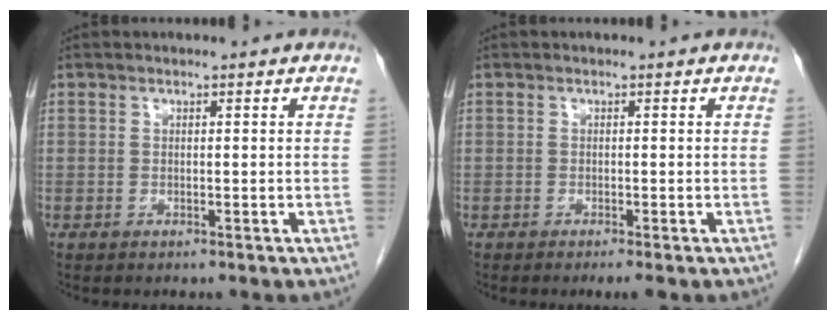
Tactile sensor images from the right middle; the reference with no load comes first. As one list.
[{"total": 1.4, "force": [-1.0, 0.1, 1.0], "torque": [-0.016, -0.006, -0.015]}]